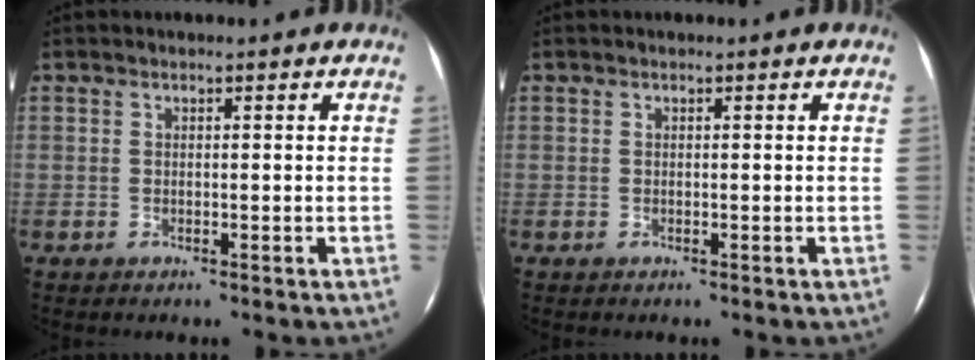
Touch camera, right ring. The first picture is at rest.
{"total": 0.0}